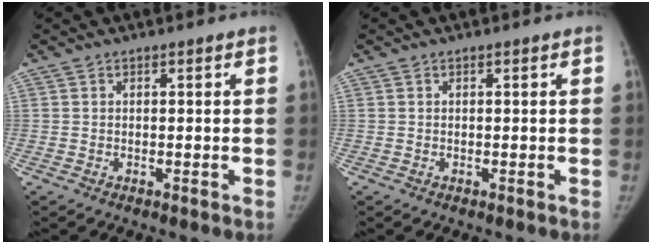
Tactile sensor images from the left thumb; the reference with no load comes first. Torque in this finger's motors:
{"motor_torque": [0.08, -0.07, -0.10, 0.05, 0.05]}